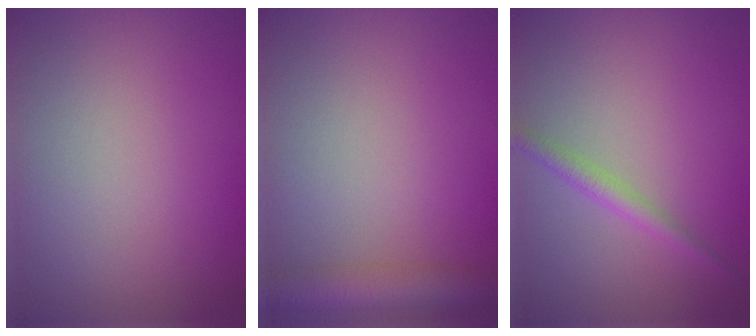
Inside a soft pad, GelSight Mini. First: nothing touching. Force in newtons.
{"total": 4.6, "press": 4.6, "slide": 0.1}
{"total": 1.8, "press": 1.8, "slide": 0.1}